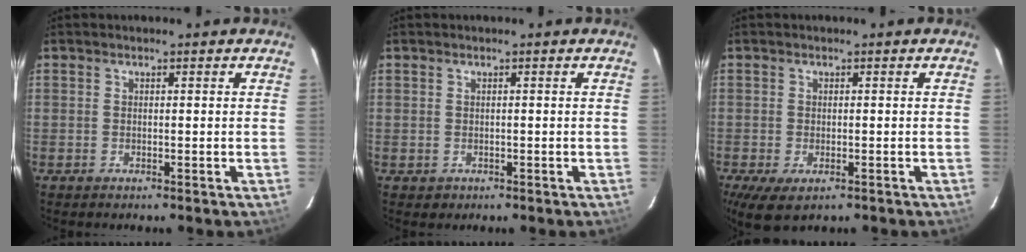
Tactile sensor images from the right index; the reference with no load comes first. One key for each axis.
{"total": 1.5, "fx": -0.1, "fy": 1.5, "fz": -0.1, "tx": 0.006, "ty": -0.001, "tz": 0.004}
{"total": 6.0, "fx": -2.8, "fy": 3.4, "fz": 4.1, "tx": -0.080, "ty": -0.027, "tz": -0.042}